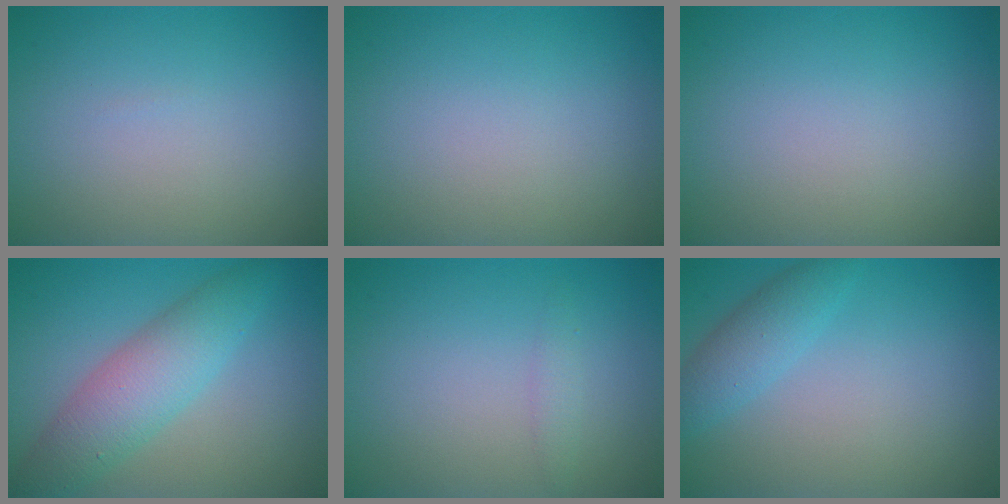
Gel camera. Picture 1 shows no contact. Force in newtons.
{"total": 0.0}
{"total": 0.0}
{"total": 5.2, "press": 5.2, "slide": 0.0}
{"total": 1.0, "press": 1.0, "slide": 0.0}
{"total": 2.7, "press": 2.7, "slide": 0.1}